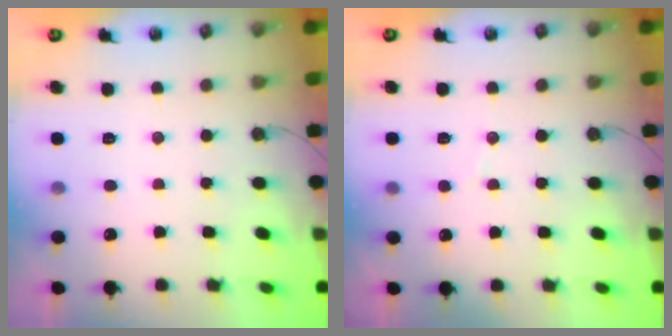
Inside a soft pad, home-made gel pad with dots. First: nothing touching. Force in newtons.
{"total": 4.0, "press": 4.0, "slide": 0.4}